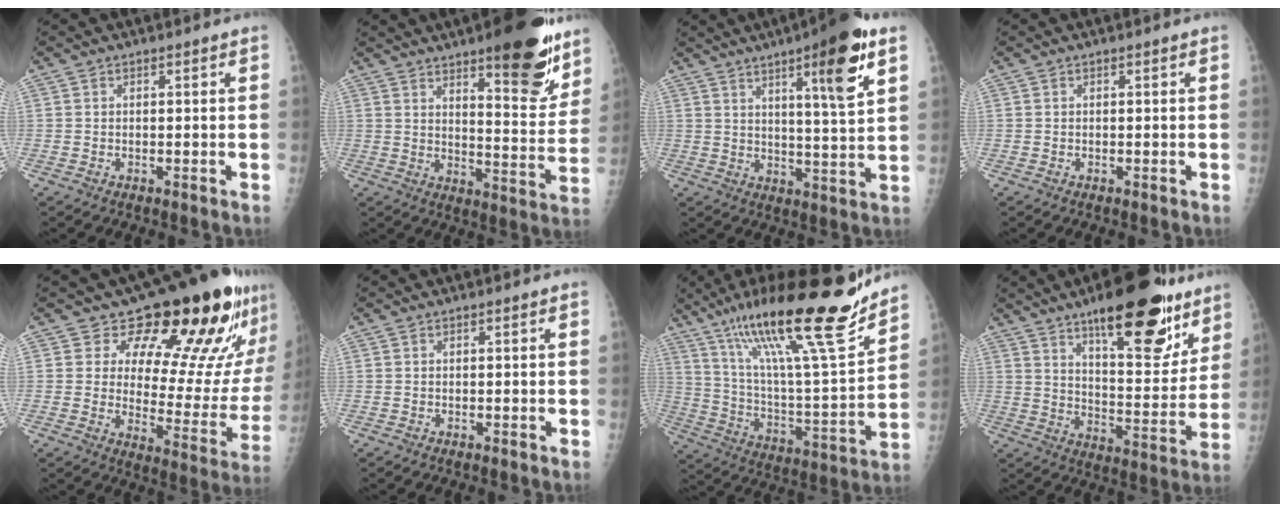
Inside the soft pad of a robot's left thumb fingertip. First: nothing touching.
{"total": 17.6, "force": [11.4, 5.1, 12.4], "torque": [-0.125, -0.075, 0.165]}
{"total": 13.6, "force": [6.9, 1.6, 11.6], "torque": [-0.168, -0.034, 0.099]}
{"total": 0.0}
{"total": 20.5, "force": [14.9, 8.6, 11.2], "torque": [-0.091, -0.102, 0.187]}
{"total": 0.0}
{"total": 27.5, "force": [19.2, 4.0, 19.2], "torque": [-0.304, -0.070, 0.329]}
{"total": 22.5, "force": [14.2, 7.7, 15.6], "torque": [-0.179, -0.066, 0.216]}